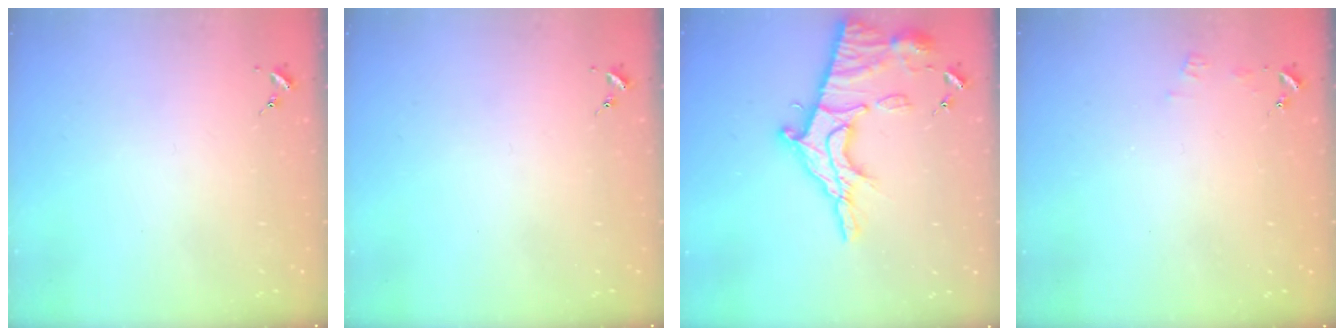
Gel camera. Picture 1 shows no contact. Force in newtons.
{"total": 0.0}
{"total": 19.8, "press": 19.8, "slide": 1.8}
{"total": 4.2, "press": 4.2, "slide": 0.5}